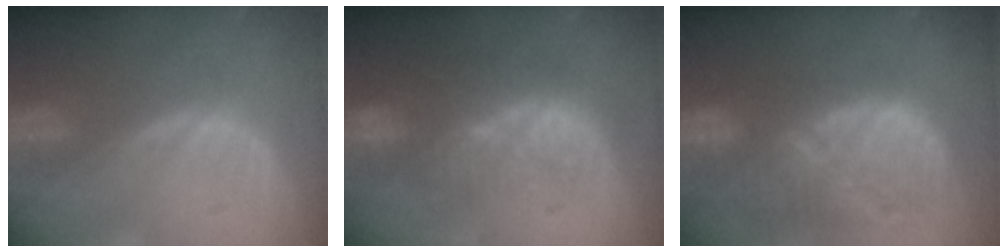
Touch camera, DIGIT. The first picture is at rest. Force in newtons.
{"total": 9.6, "press": 9.0, "slide": 3.5}
{"total": 12.8, "press": 11.3, "slide": 6.2}